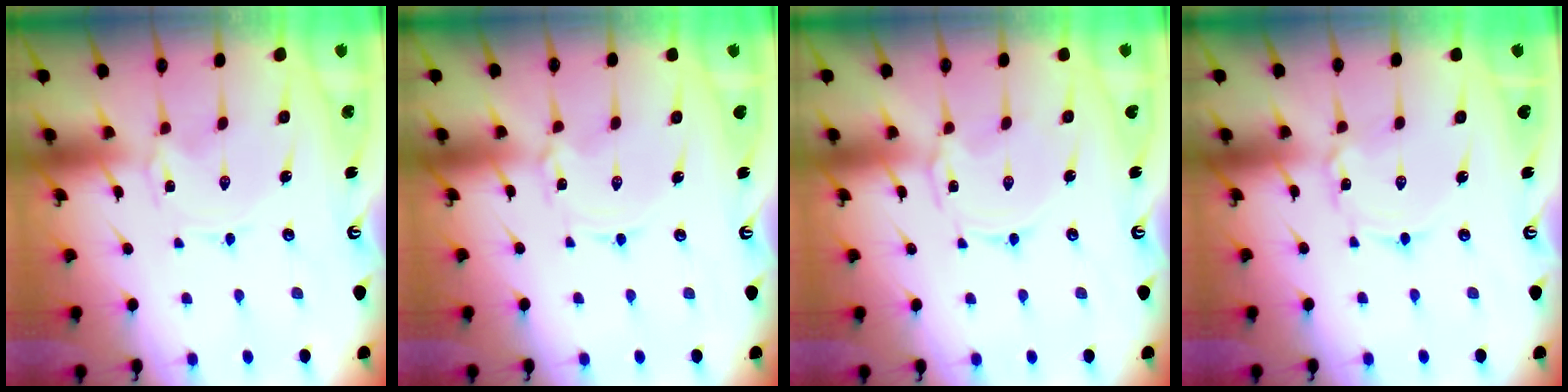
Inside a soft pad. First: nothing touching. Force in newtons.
{"total": 0.9, "press": 0.9, "slide": 0.1}
{"total": 1.2, "press": 1.1, "slide": 0.4}
{"total": 1.9, "press": 1.9, "slide": 0.2}